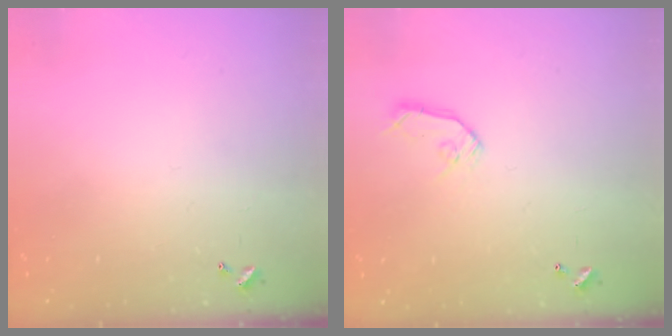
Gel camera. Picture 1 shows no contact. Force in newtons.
{"total": 8.0, "press": 8.0, "slide": 0.4}